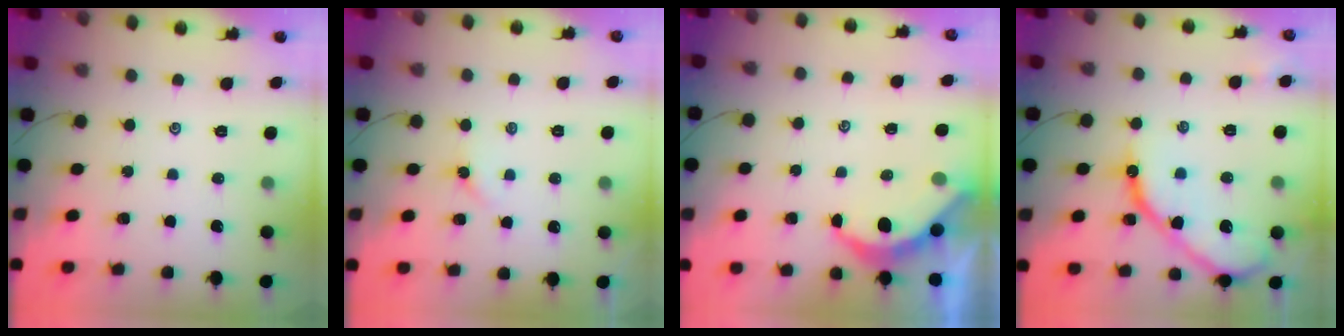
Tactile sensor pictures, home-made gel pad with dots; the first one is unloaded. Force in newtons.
{"total": 2.8, "press": 2.8, "slide": 0.4}
{"total": 5.0, "press": 5.0, "slide": 0.2}
{"total": 13.1, "press": 13.0, "slide": 1.3}